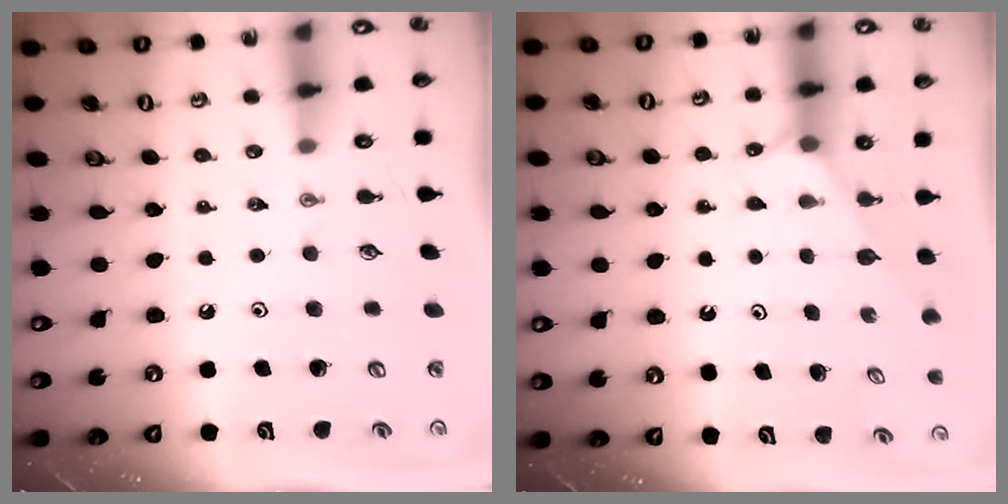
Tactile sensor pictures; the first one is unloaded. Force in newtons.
{"total": 1.9, "press": 1.9, "slide": 0.3}